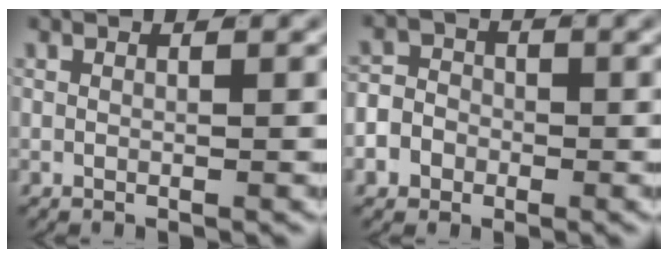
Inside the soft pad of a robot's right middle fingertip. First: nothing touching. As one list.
[{"total": 5.6, "force": [-1.5, 5.1, 1.8], "torque": [-0.029, -0.005, -0.036]}]